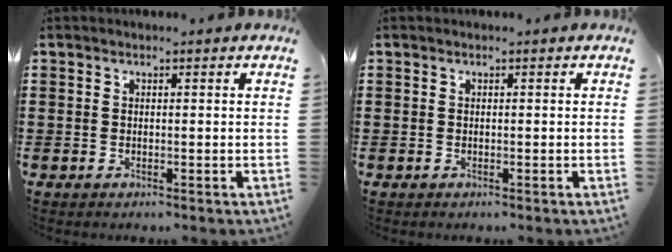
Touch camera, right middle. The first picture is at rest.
{"total": 0.0}